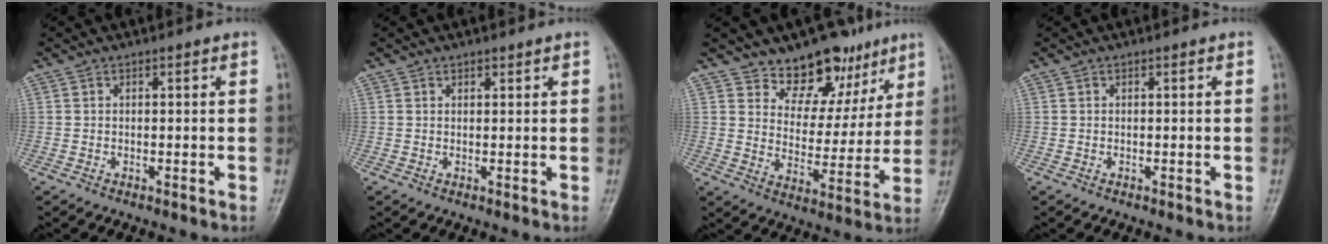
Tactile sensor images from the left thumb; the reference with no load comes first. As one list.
[{"total": 0.8, "force": [0.8, 0.4, 0.1], "torque": [0.004, -0.005, 0.009]}, {"total": 12.6, "force": [9.3, 7.3, 4.4], "torque": [-0.008, -0.057, 0.146]}, {"total": 0.0}]